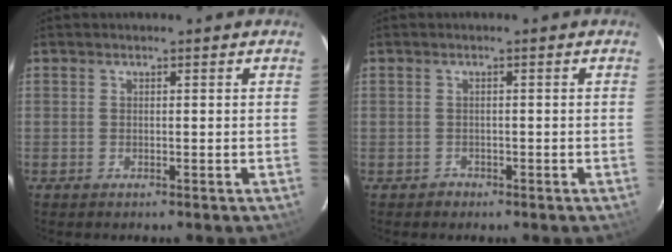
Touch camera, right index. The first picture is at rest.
{"total": 1.5, "force": [-0.8, 1.3, -0.1], "torque": [0.002, 0.006, -0.010]}